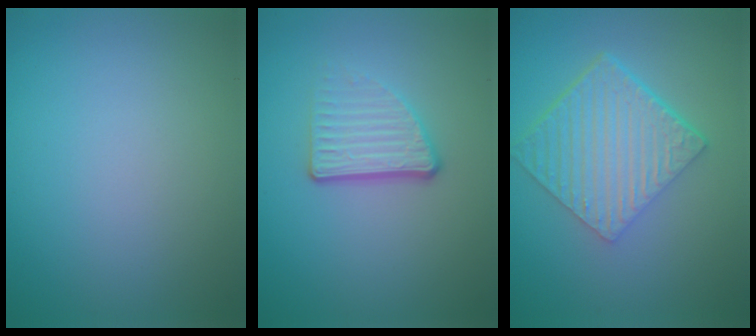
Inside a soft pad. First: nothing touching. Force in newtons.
{"total": 3.5, "press": 2.3, "slide": 2.6}
{"total": 6.3, "press": 4.3, "slide": 4.6}